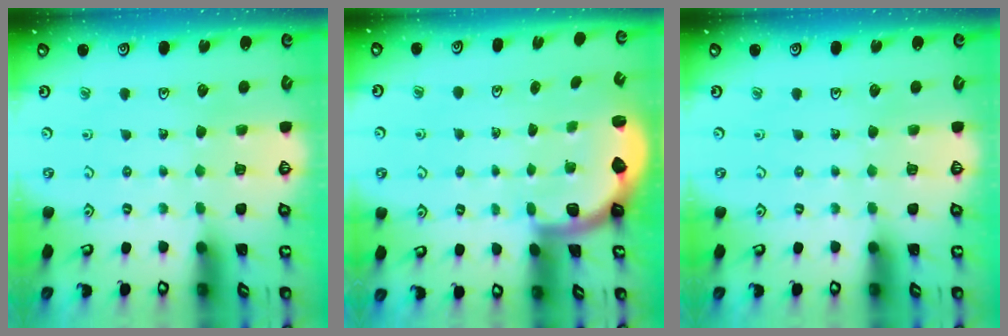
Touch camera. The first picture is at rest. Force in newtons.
{"total": 1.9, "press": 1.8, "slide": 0.5}
{"total": 0.0}